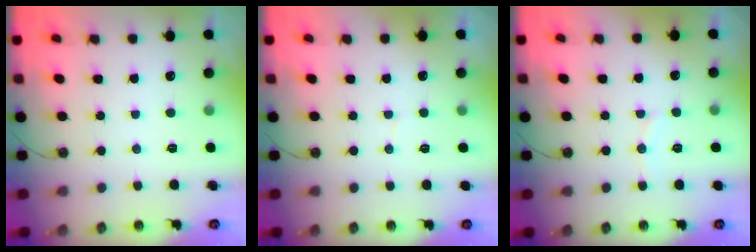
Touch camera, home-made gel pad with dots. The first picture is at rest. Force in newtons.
{"total": 2.6, "press": 2.0, "slide": 1.6}
{"total": 5.2, "press": 5.1, "slide": 0.8}